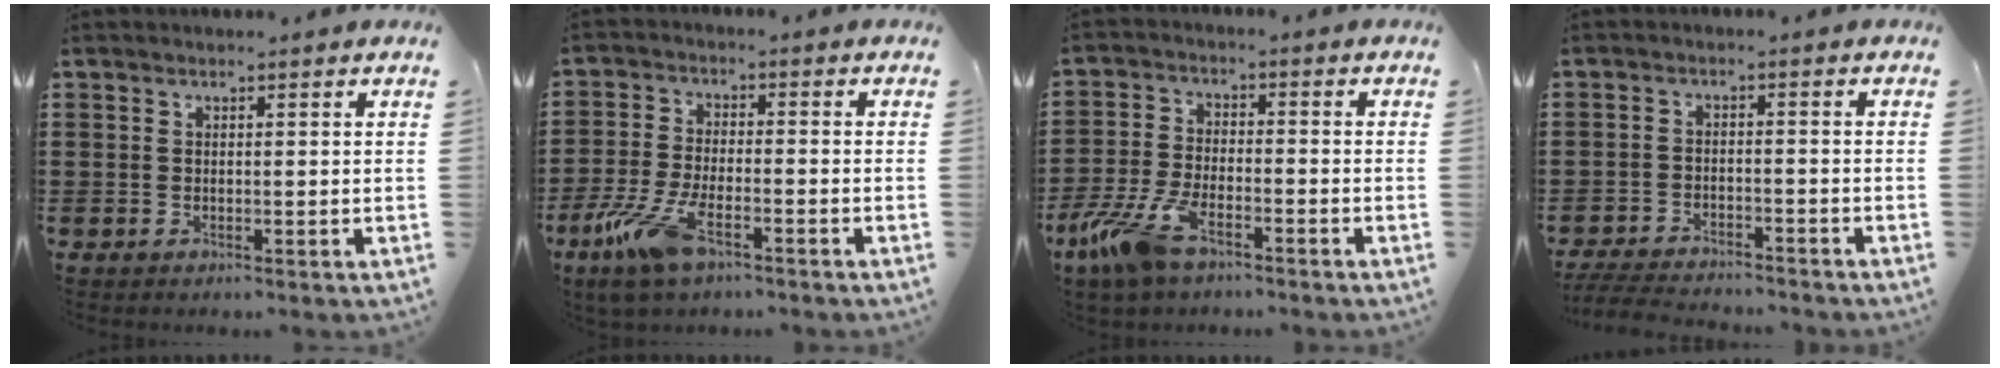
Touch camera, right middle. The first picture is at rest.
{"total": 8.9, "force": [-5.1, 2.9, 6.8], "torque": [-0.158, -0.011, -0.096]}
{"total": 8.5, "force": [-5.5, 2.8, 5.8], "torque": [-0.144, -0.010, -0.108]}
{"total": 4.4, "force": [-4.2, 0.4, 0.9], "torque": [-0.028, -0.003, -0.088]}